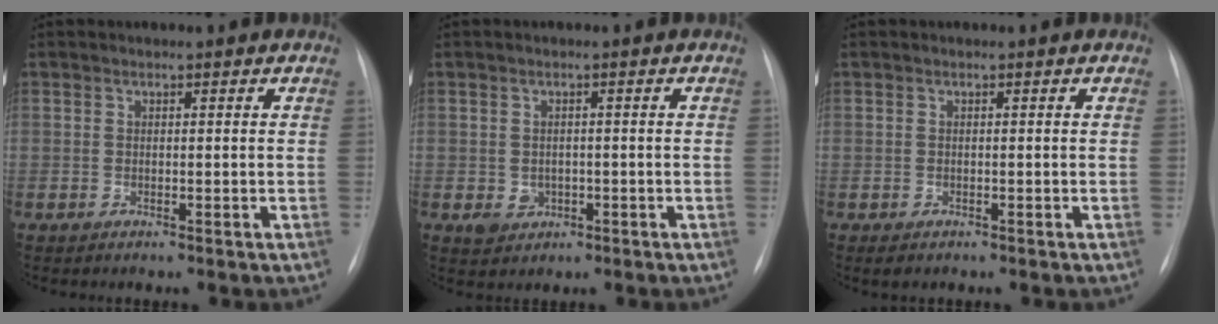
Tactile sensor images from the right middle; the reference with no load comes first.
{"total": 2.8, "force": [-0.7, 2.5, 1.1], "torque": [-0.014, 0.003, 0.002]}
{"total": 1.4, "force": [-0.9, 0.8, 0.6], "torque": [-0.012, 0.000, -0.006]}